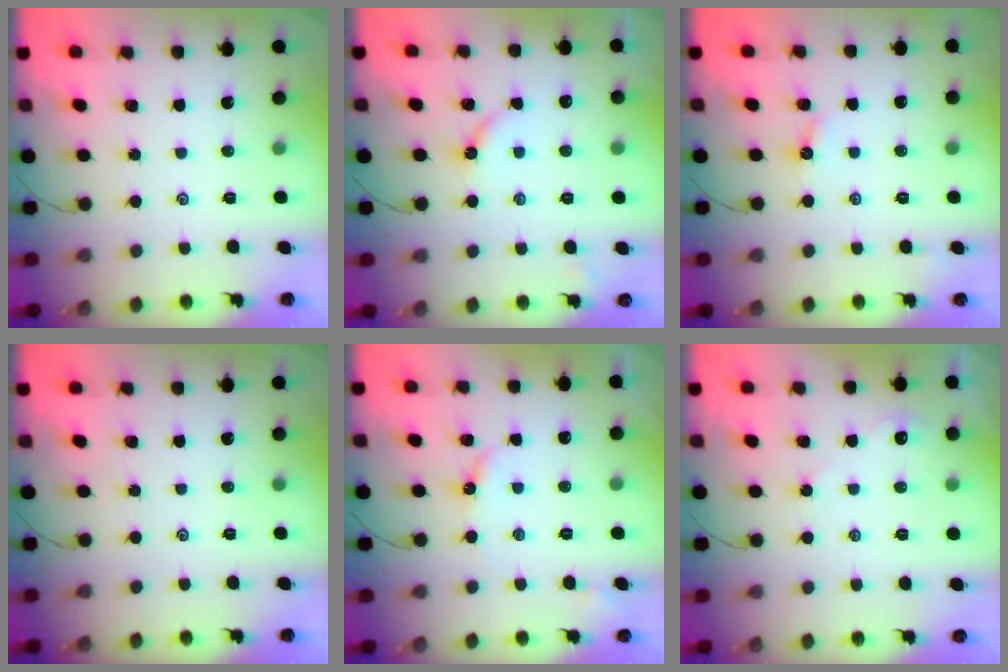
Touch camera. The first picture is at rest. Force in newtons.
{"total": 4.7, "press": 4.6, "slide": 0.6}
{"total": 4.6, "press": 4.5, "slide": 0.7}
{"total": 0.0}
{"total": 3.5, "press": 3.5, "slide": 0.4}
{"total": 2.3, "press": 2.3, "slide": 0.2}